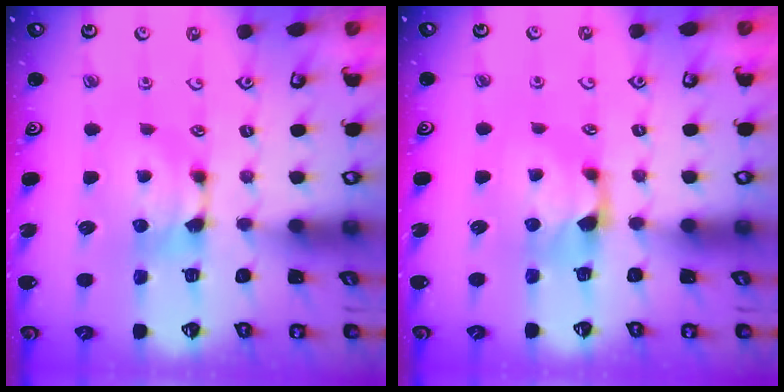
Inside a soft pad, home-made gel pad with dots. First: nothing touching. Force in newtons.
{"total": 0.8, "press": 0.1, "slide": 0.8}